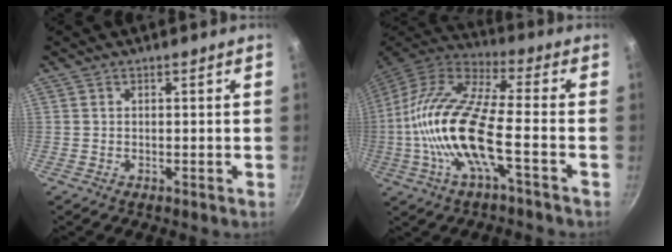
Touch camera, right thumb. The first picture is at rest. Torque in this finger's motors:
{"motor_torque": [0.02, 1.55, 2.14, -0.65, 0.51]}